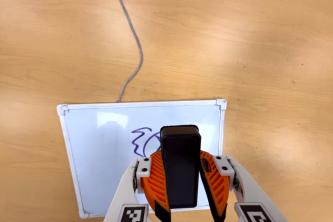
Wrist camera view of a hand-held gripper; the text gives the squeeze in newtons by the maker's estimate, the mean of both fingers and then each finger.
{"total": 10.2, "left": 10.7, "right": 9.8}